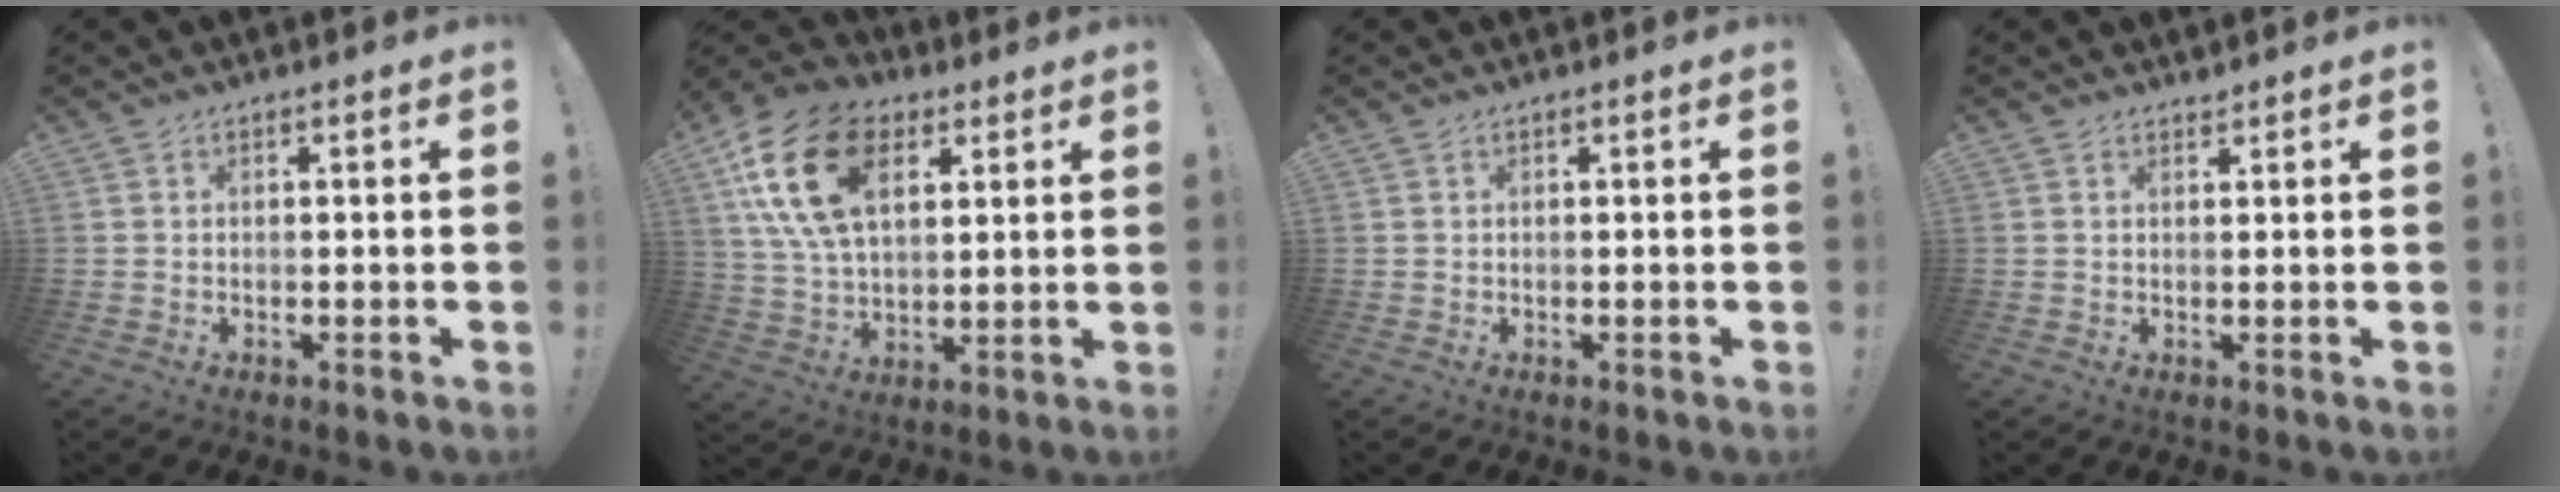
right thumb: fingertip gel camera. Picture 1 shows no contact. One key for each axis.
{"total": 20.4, "fx": 8.2, "fy": 12.7, "fz": 13.6, "tx": -0.256, "ty": -0.023, "tz": 0.146}
{"total": 0.0}
{"total": 0.9, "fx": 0.9, "fy": 0.2, "fz": 0.0, "tx": 0.001, "ty": -0.003, "tz": 0.017}